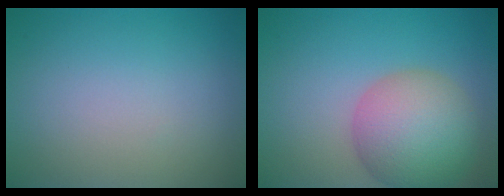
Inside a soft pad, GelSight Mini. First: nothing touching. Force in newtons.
{"total": 7.8, "press": 7.8, "slide": 0.3}